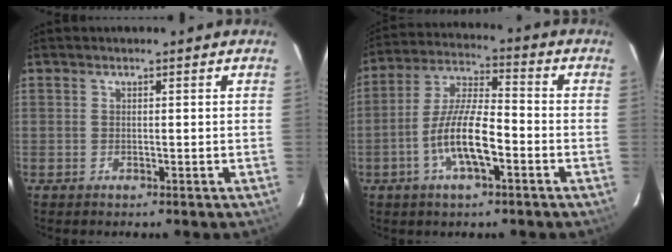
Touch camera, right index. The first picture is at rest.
{"total": 11.2, "force": [-4.2, 3.0, 10.0], "torque": [-0.203, 0.001, -0.080]}